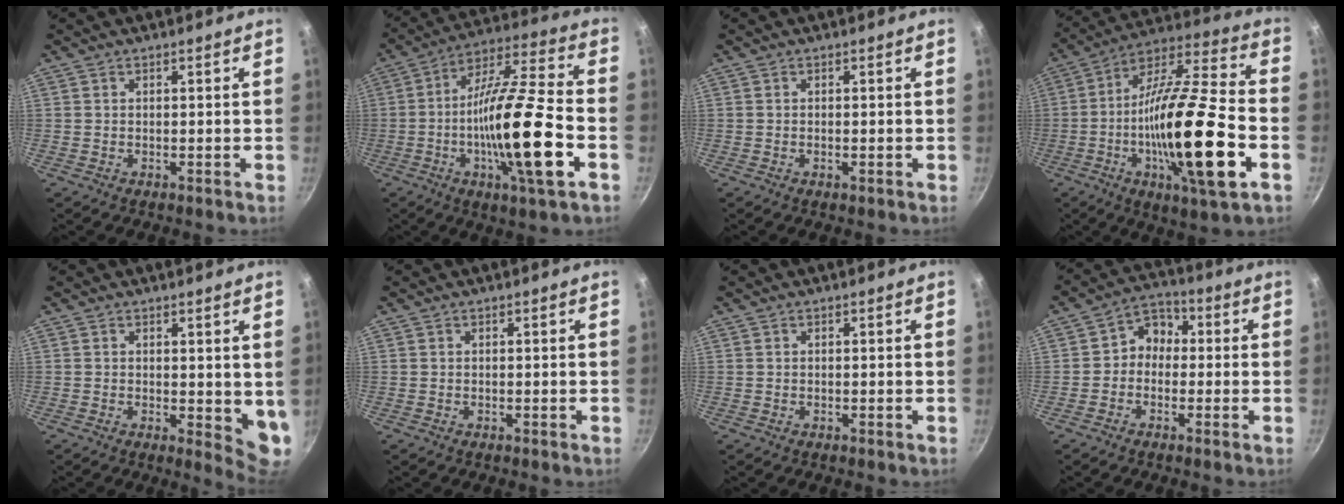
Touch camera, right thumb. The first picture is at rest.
{"total": 21.2, "force": [-5.6, 3.9, 20.1], "torque": [-0.338, 0.031, -0.107]}
{"total": 0.8, "force": [-0.3, 0.3, 0.7], "torque": [-0.012, 0.001, -0.005]}
{"total": 25.8, "force": [-6.6, 5.9, 24.2], "torque": [-0.413, 0.025, -0.120]}
{"total": 5.8, "force": [1.2, 2.7, 5.0], "torque": [-0.058, -0.020, 0.017]}
{"total": 0.0}
{"total": 0.0}
{"total": 6.0, "force": [-0.4, 5.1, 3.2], "torque": [-0.015, 0.023, -0.027]}